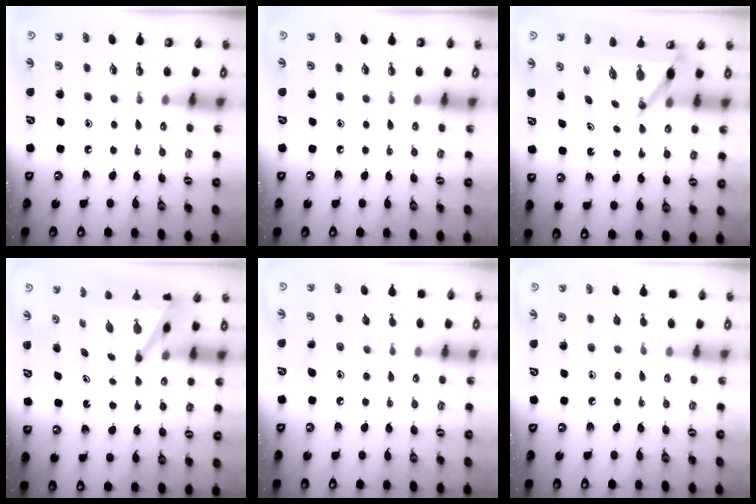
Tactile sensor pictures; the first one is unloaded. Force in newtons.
{"total": 0.0}
{"total": 5.9, "press": 5.9, "slide": 0.2}
{"total": 5.8, "press": 5.8, "slide": 0.4}
{"total": 8.7, "press": 8.7, "slide": 0.1}
{"total": 3.8, "press": 3.8, "slide": 0.4}